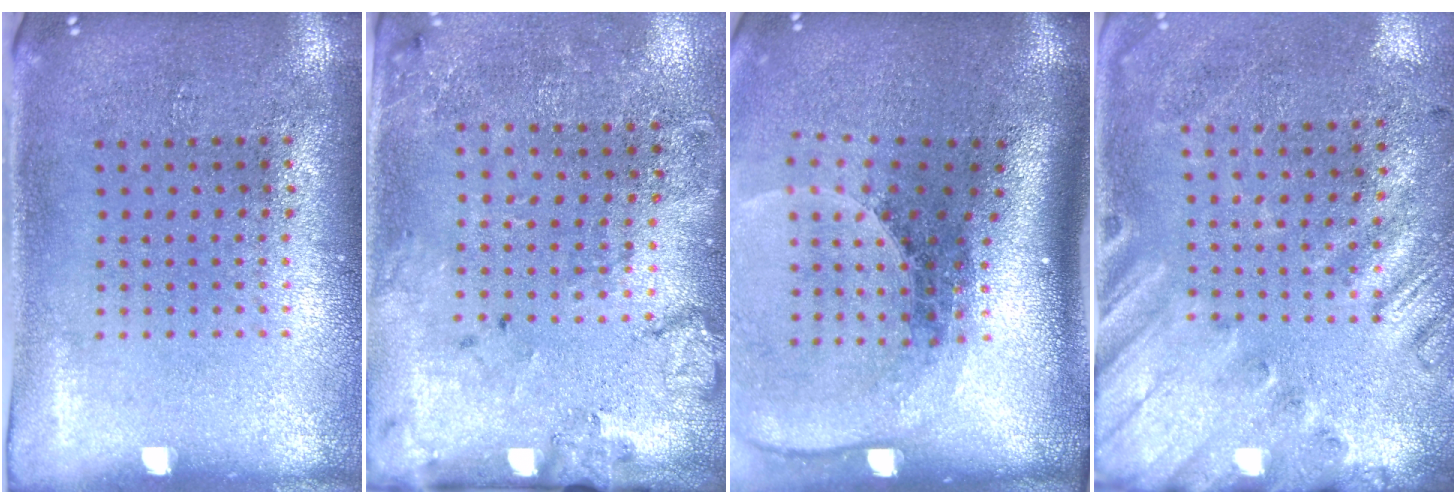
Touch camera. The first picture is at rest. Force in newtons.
{"total": 2.0, "press": 1.5, "slide": 1.2}
{"total": 2.7, "press": 1.9, "slide": 1.9}
{"total": 2.6, "press": 1.9, "slide": 1.7}